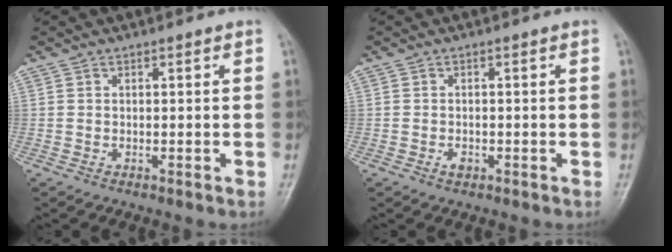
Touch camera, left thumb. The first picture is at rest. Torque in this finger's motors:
{"motor_torque": [-0.01, 0.01, 0.12, 0.03, 0.00]}